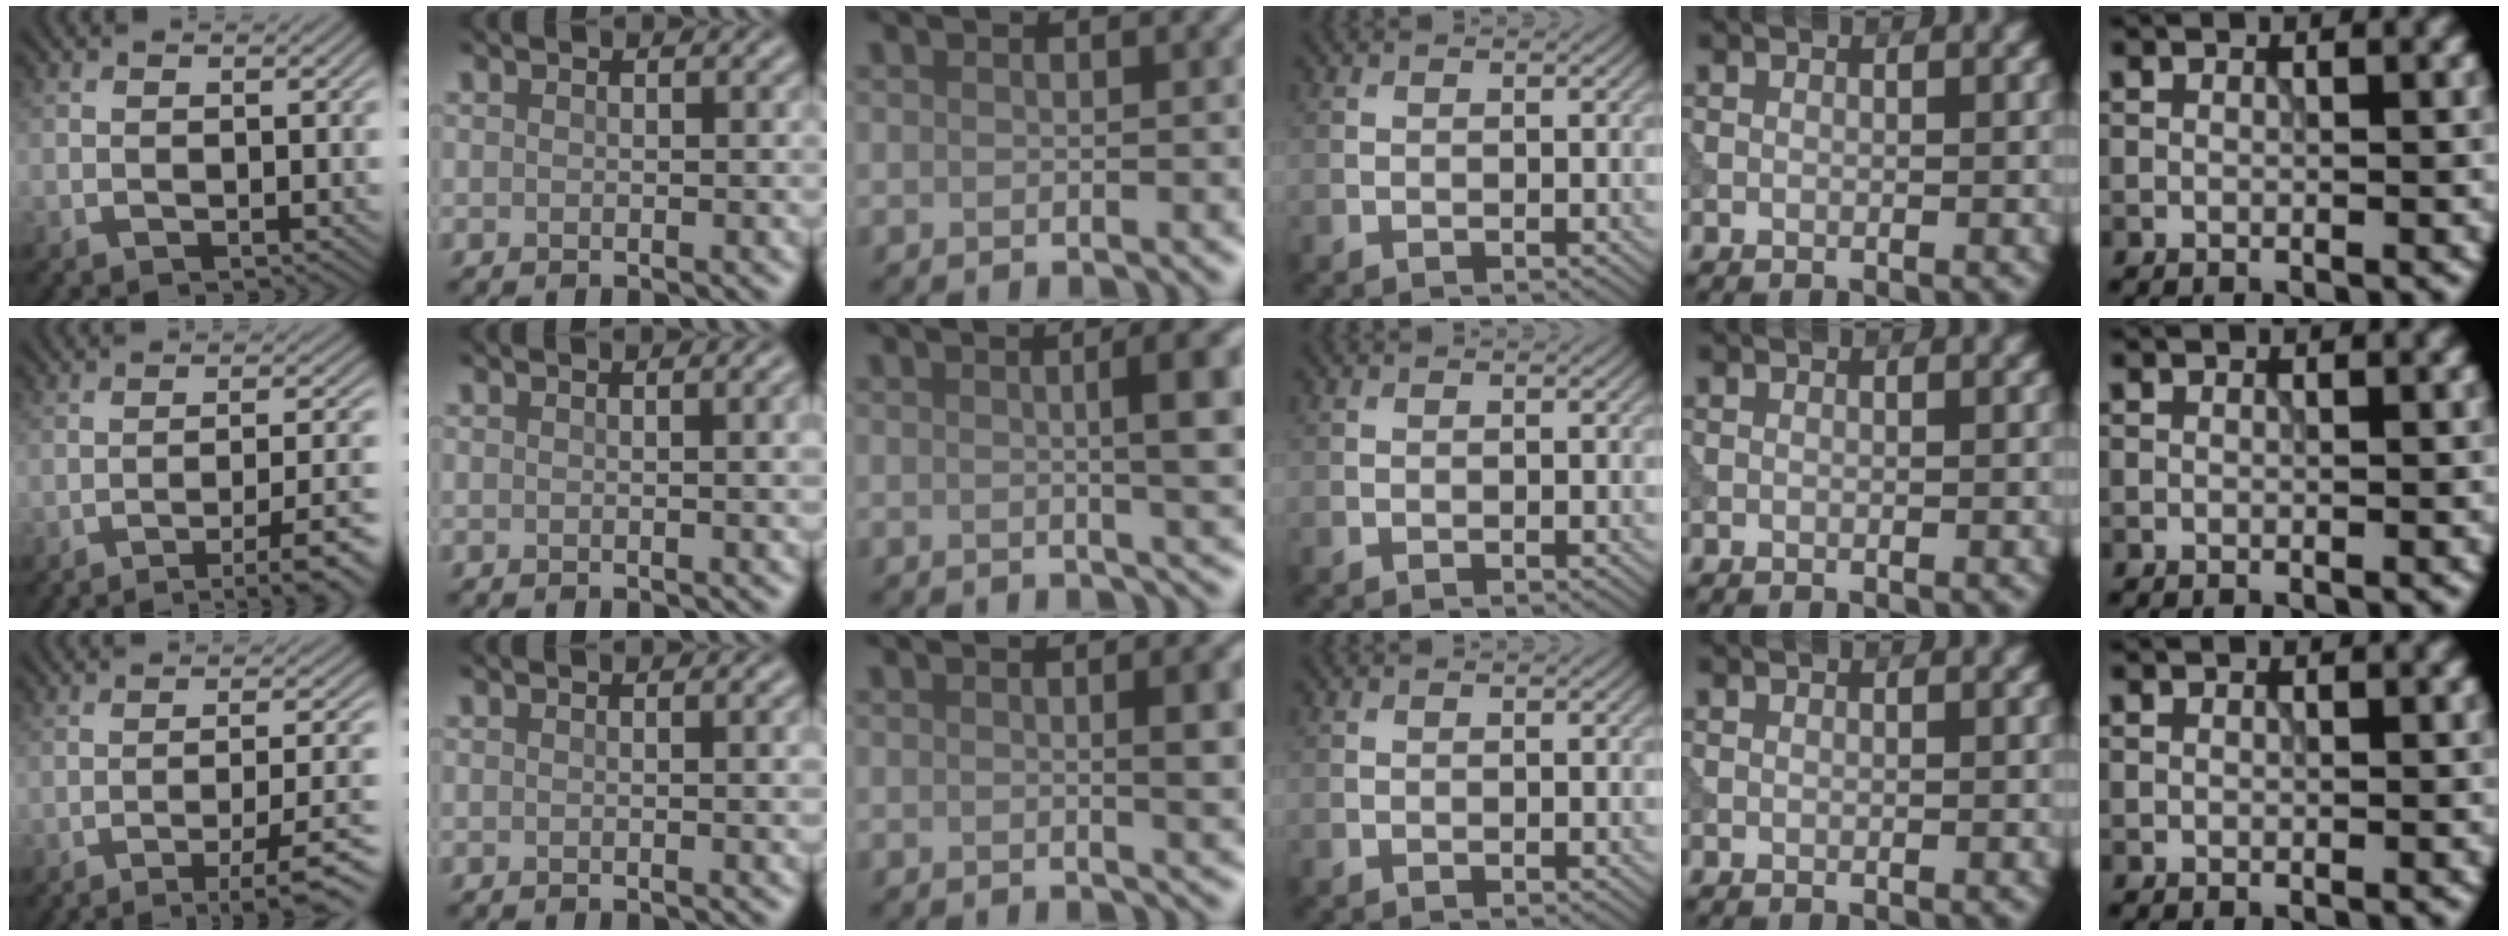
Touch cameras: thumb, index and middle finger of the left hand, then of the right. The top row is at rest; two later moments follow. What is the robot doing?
{"motion": "dispense", "object": "syringe"}